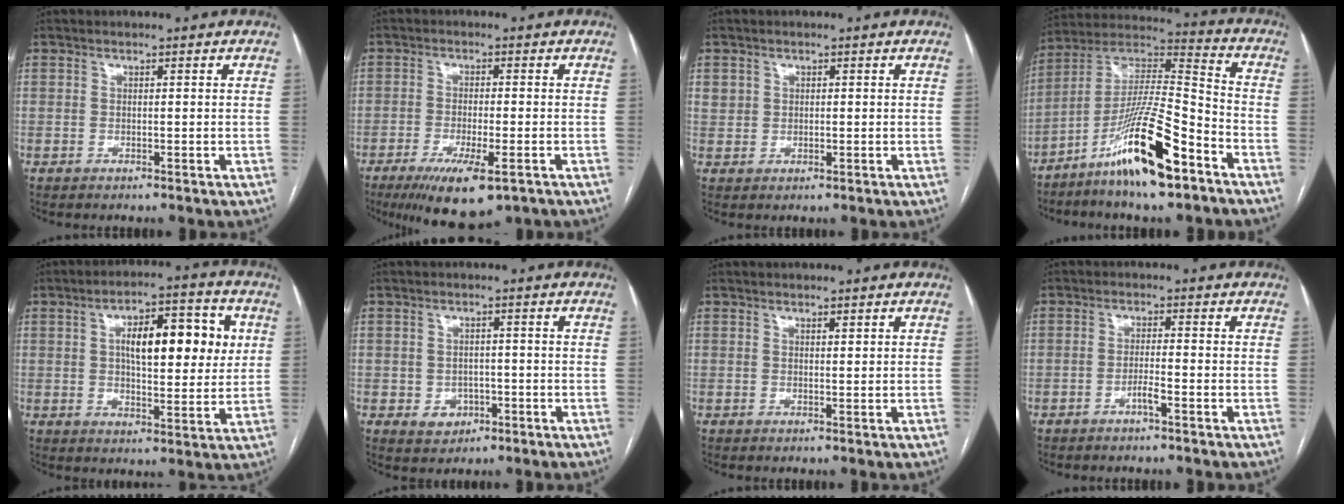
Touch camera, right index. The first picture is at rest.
{"total": 9.9, "force": [-5.8, 2.1, 7.8], "torque": [-0.130, -0.024, -0.087]}
{"total": 2.2, "force": [0.7, 1.9, 0.6], "torque": [-0.009, 0.006, 0.016]}
{"total": 17.1, "force": [-9.9, 1.6, 13.9], "torque": [-0.269, -0.007, -0.178]}
{"total": 13.2, "force": [3.1, 4.7, 11.9], "torque": [-0.177, 0.025, 0.044]}
{"total": 3.7, "force": [-1.2, 3.2, 1.4], "torque": [-0.012, 0.004, -0.008]}
{"total": 0.7, "force": [0.5, 0.2, 0.5], "torque": [-0.009, -0.002, 0.007]}
{"total": 2.4, "force": [-1.4, 0.0, 1.9], "torque": [-0.034, 0.000, -0.026]}